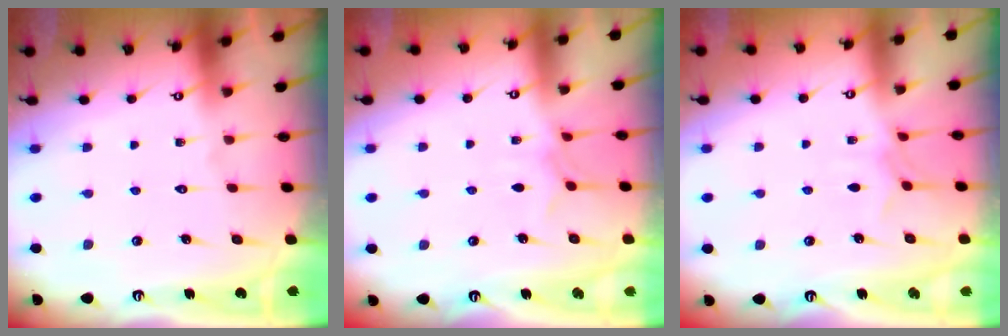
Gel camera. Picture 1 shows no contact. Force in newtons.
{"total": 3.6, "press": 3.6, "slide": 0.2}
{"total": 3.3, "press": 3.3, "slide": 0.2}